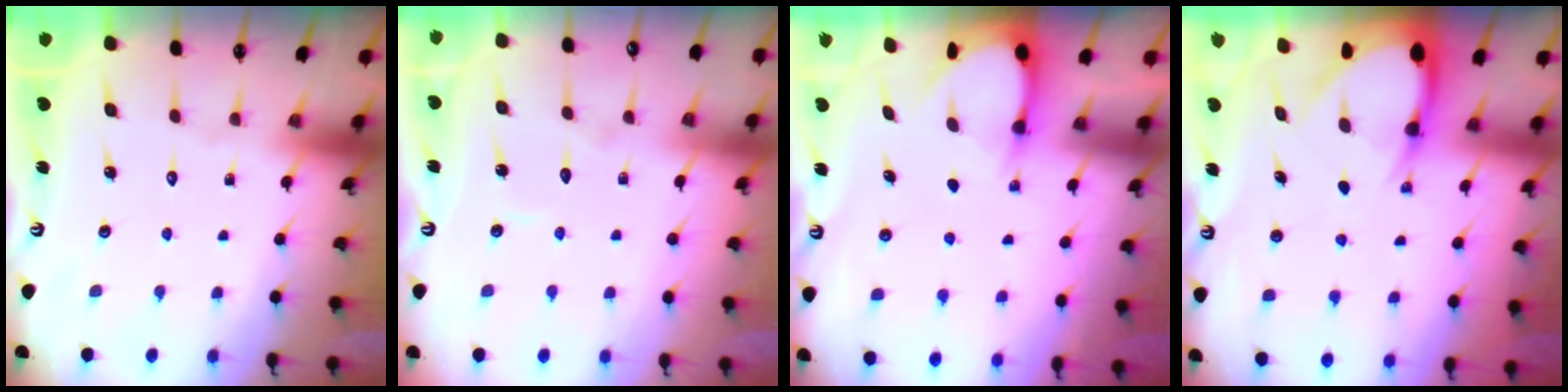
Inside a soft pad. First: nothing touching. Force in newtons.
{"total": 2.5, "press": 2.5, "slide": 0.2}
{"total": 3.2, "press": 3.2, "slide": 0.4}
{"total": 4.6, "press": 4.6, "slide": 0.4}